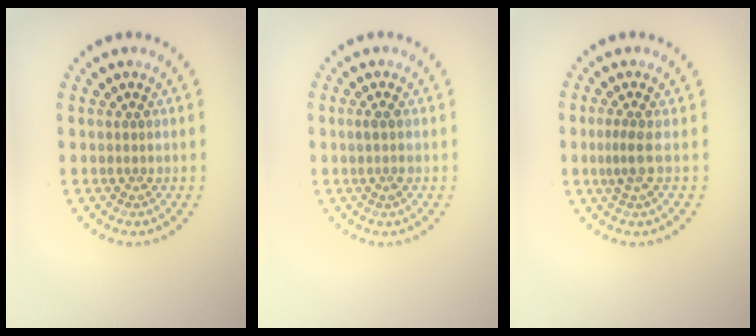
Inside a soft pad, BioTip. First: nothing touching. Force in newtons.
{"total": 1.1, "press": 0.9, "slide": 0.5}
{"total": 1.8, "press": 1.3, "slide": 1.2}